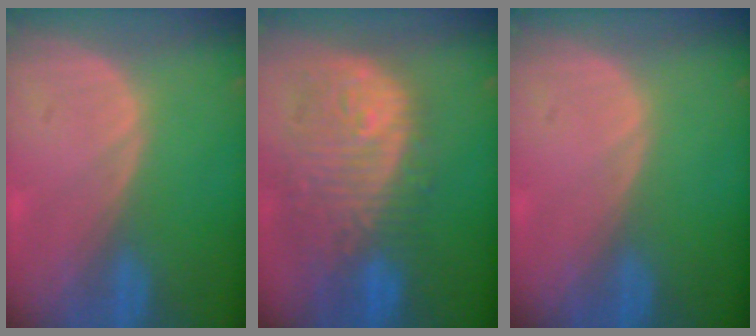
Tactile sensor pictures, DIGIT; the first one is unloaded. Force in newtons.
{"total": 12.0, "press": 10.7, "slide": 5.4}
{"total": 0.0}